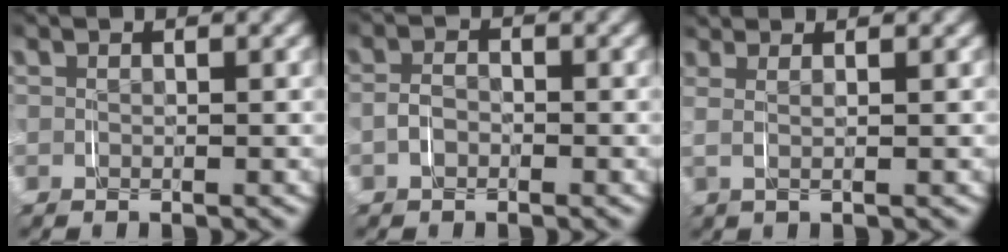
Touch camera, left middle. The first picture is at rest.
{"total": 1.5, "force": [-0.7, 1.0, 0.8], "torque": [-0.019, 0.001, -0.015]}
{"total": 2.2, "force": [1.3, 0.1, 1.7], "torque": [-0.035, 0.010, 0.017]}